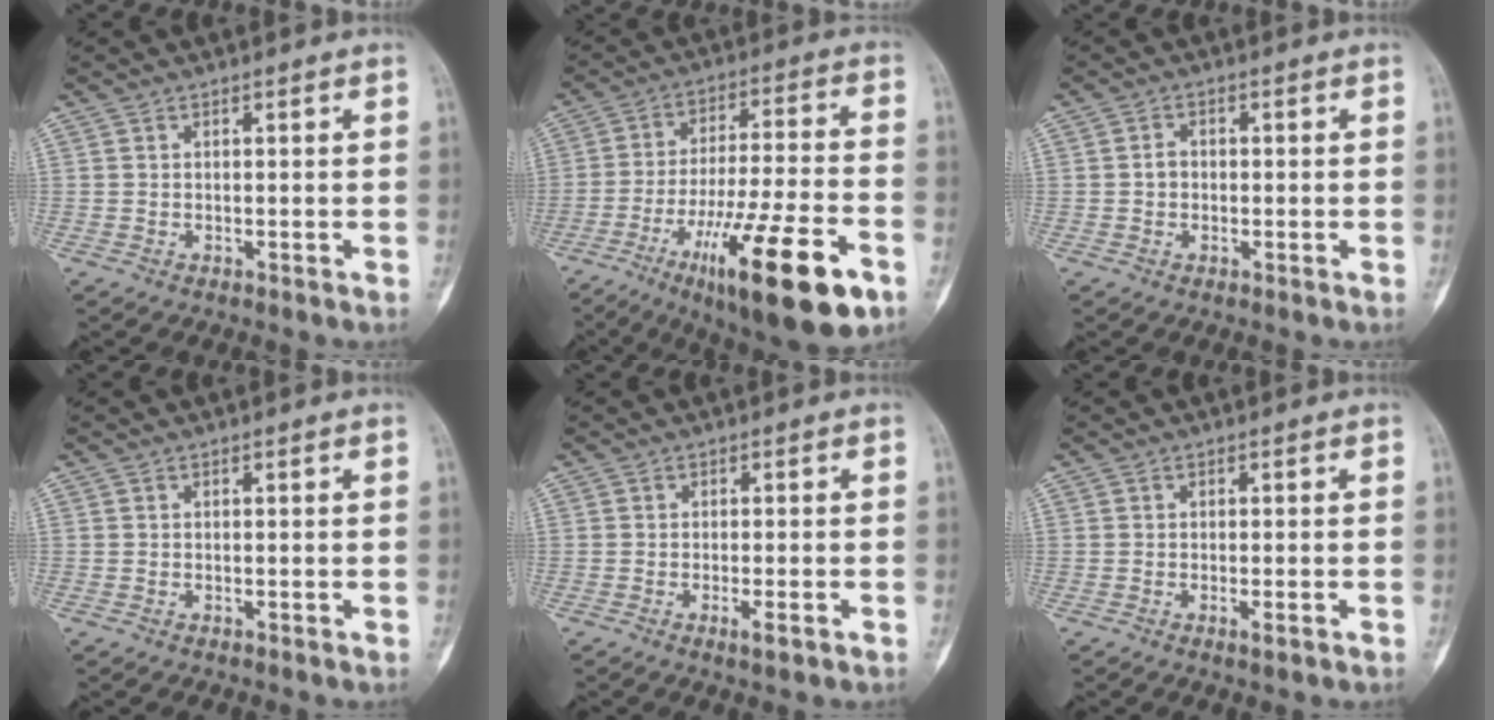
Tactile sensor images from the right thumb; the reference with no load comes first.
{"total": 22.3, "force": [-10.8, 5.1, 18.8], "torque": [-0.304, 0.036, -0.167]}
{"total": 2.0, "force": [-0.3, 1.7, 1.1], "torque": [-0.008, 0.008, -0.009]}
{"total": 0.0}
{"total": 2.5, "force": [-1.2, 0.5, 2.1], "torque": [-0.035, -0.003, -0.019]}
{"total": 1.6, "force": [-0.7, 0.4, 1.4], "torque": [-0.022, -0.002, -0.010]}